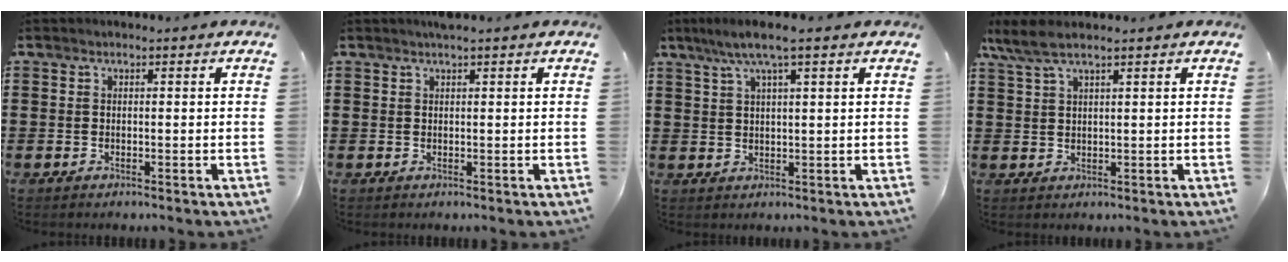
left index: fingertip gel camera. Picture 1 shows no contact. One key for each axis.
{"total": 1.0, "fx": 0.7, "fy": 0.0, "fz": 0.6, "tx": -0.012, "ty": 0.000, "tz": 0.014}
{"total": 5.3, "fx": 3.1, "fy": 0.4, "fz": 4.2, "tx": -0.088, "ty": 0.002, "tz": 0.054}
{"total": 3.8, "fx": 2.6, "fy": 0.7, "fz": 2.8, "tx": -0.068, "ty": 0.000, "tz": 0.045}